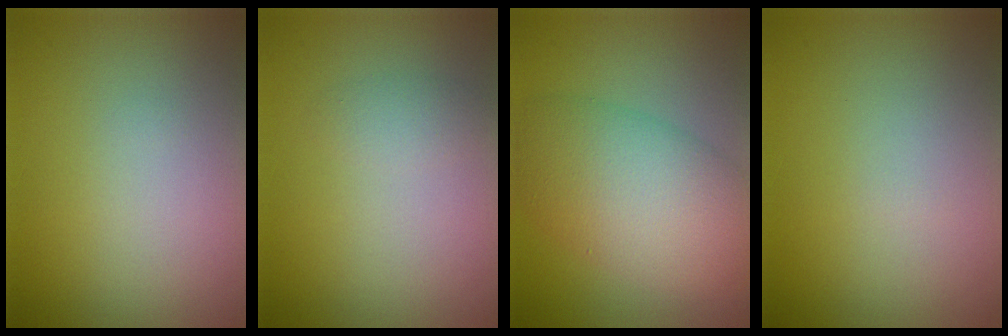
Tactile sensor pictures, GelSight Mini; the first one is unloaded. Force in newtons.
{"total": 1.1, "press": 1.1, "slide": 0.1}
{"total": 8.4, "press": 8.4, "slide": 0.3}
{"total": 0.0}